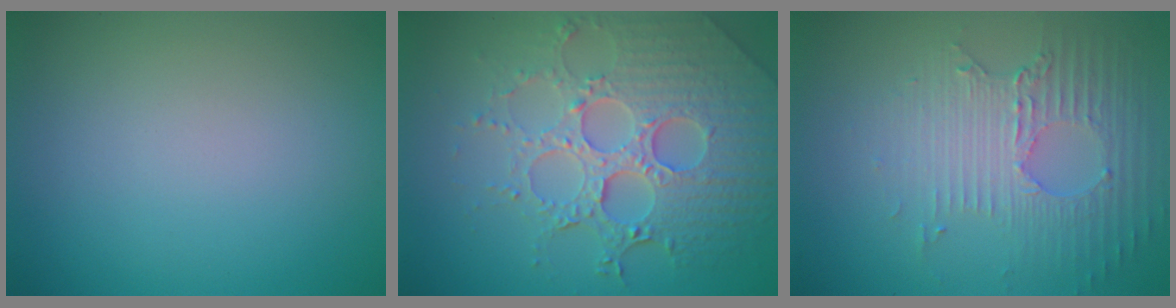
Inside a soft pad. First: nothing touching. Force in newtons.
{"total": 8.1, "press": 5.8, "slide": 5.6}
{"total": 5.0, "press": 3.4, "slide": 3.6}